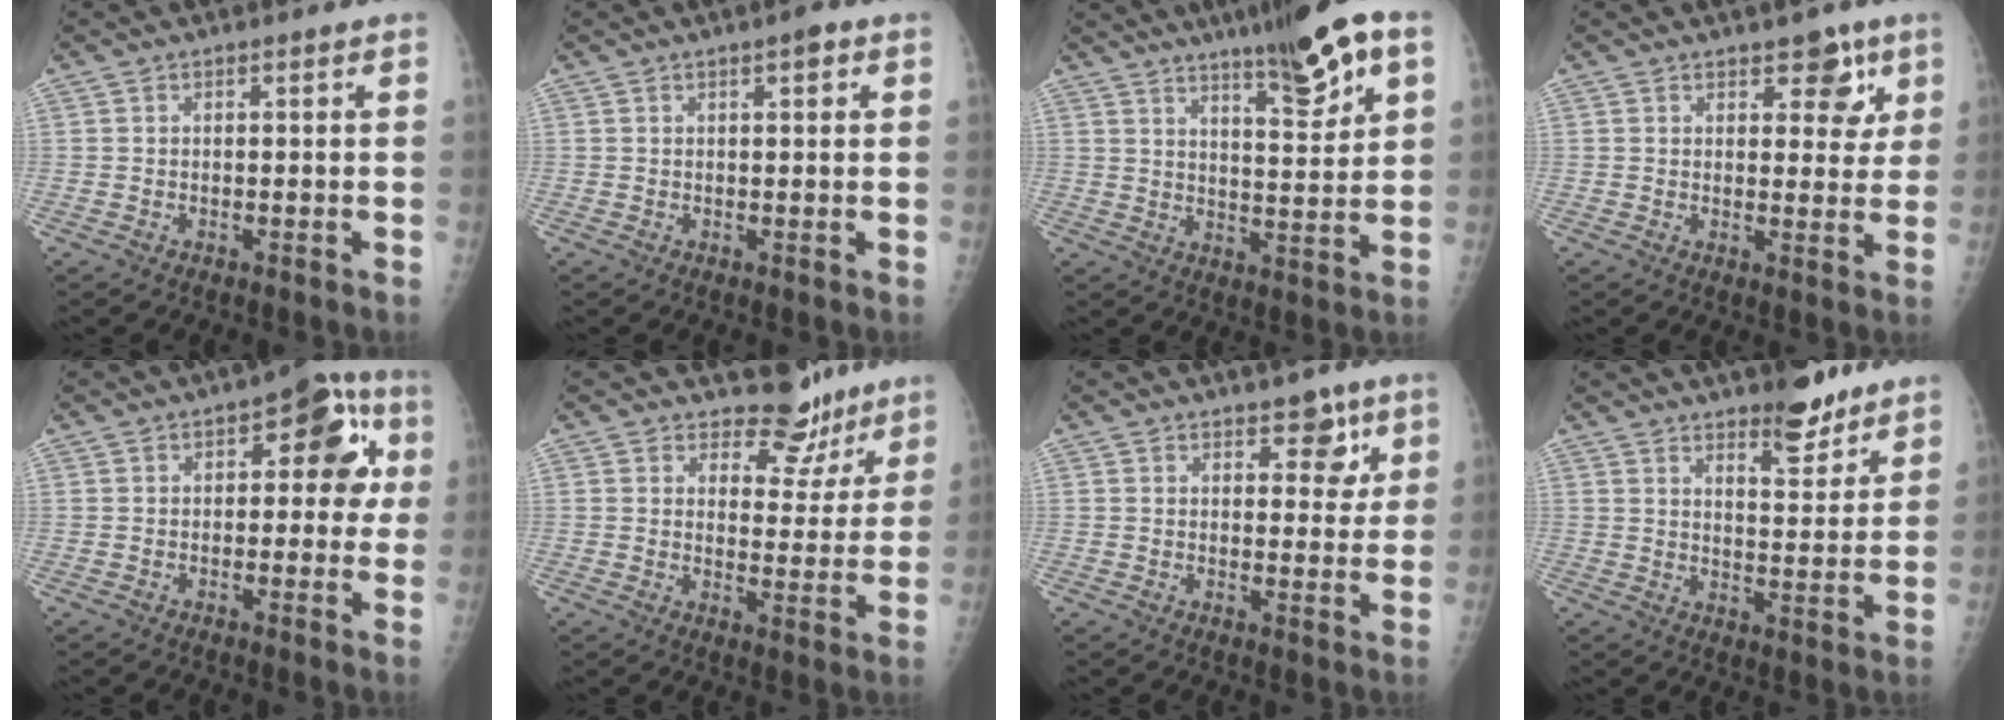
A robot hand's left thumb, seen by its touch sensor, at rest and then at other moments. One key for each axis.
{"total": 2.1, "fx": 1.0, "fy": 0.7, "fz": 1.7, "tx": -0.020, "ty": 0.001, "tz": 0.011}
{"total": 12.9, "fx": 7.1, "fy": 2.4, "fz": 10.4, "tx": -0.139, "ty": -0.026, "tz": 0.106}
{"total": 6.2, "fx": 3.4, "fy": 3.4, "fz": 3.8, "tx": -0.012, "ty": -0.014, "tz": 0.041}
{"total": 10.0, "fx": 1.7, "fy": 5.4, "fz": 8.3, "tx": -0.047, "ty": 0.024, "tz": 0.009}
{"total": 8.0, "fx": 6.8, "fy": 4.2, "fz": 1.0, "tx": 0.021, "ty": -0.055, "tz": 0.089}
{"total": 5.7, "fx": 3.2, "fy": 3.1, "fz": 3.5, "tx": -0.010, "ty": -0.015, "tz": 0.040}
{"total": 9.0, "fx": 6.7, "fy": 3.1, "fz": 5.1, "tx": -0.051, "ty": -0.048, "tz": 0.102}